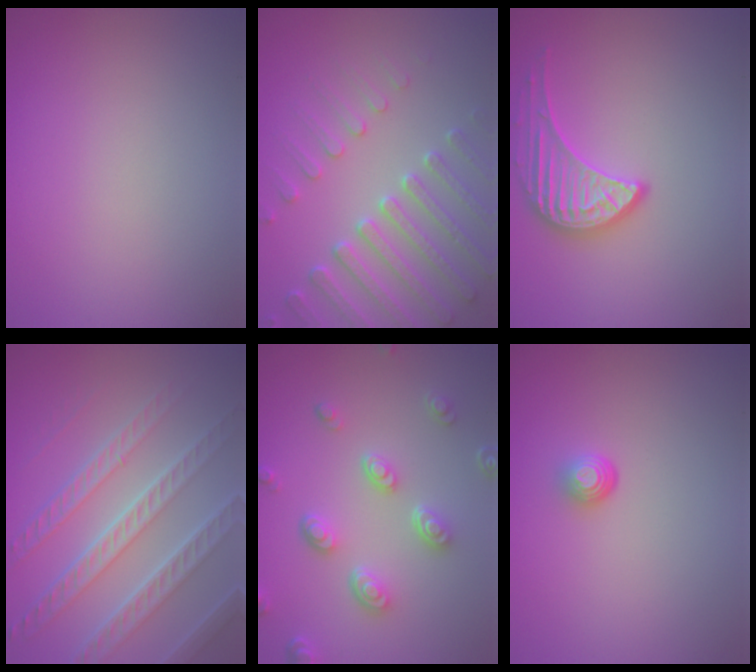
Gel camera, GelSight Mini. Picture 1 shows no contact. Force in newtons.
{"total": 5.4, "press": 4.8, "slide": 2.5}
{"total": 3.3, "press": 3.2, "slide": 0.9}
{"total": 8.1, "press": 5.5, "slide": 5.9}
{"total": 4.2, "press": 3.4, "slide": 2.5}
{"total": 1.5, "press": 1.0, "slide": 1.2}